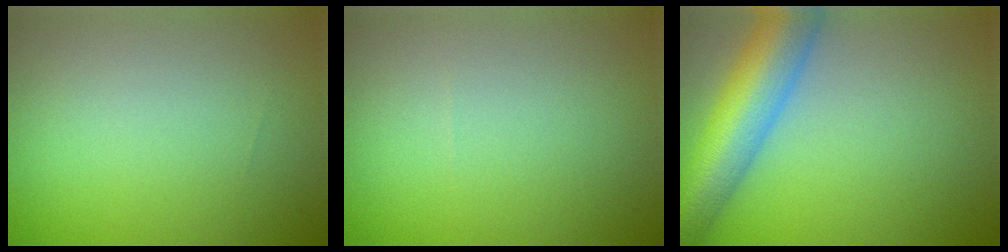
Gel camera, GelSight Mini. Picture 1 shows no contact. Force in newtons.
{"total": 0.0}
{"total": 9.2, "press": 9.2, "slide": 0.5}